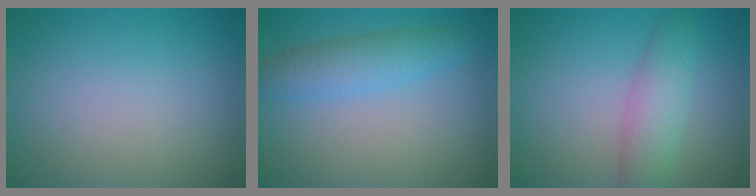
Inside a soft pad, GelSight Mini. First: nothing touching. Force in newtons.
{"total": 3.3, "press": 3.3, "slide": 0.0}
{"total": 3.5, "press": 3.5, "slide": 0.1}